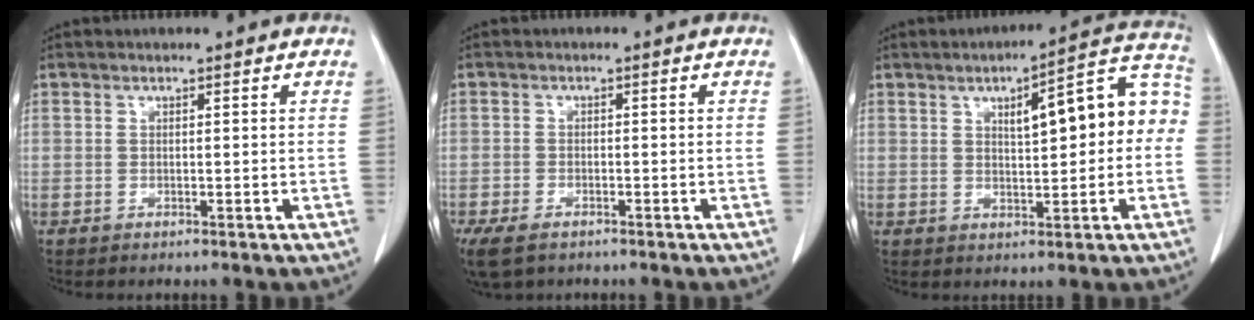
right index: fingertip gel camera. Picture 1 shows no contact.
{"total": 5.7, "force": [-3.9, 2.9, 3.0], "torque": [-0.065, -0.010, -0.066]}
{"total": 12.1, "force": [1.6, 3.3, 11.6], "torque": [-0.147, 0.043, 0.020]}